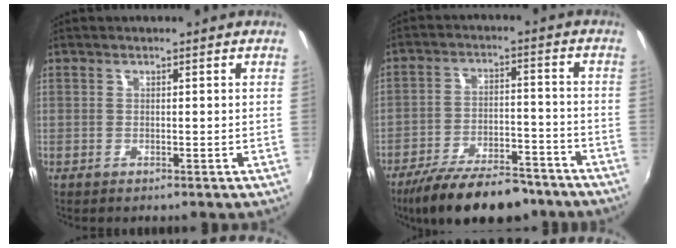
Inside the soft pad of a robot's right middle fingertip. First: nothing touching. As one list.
[{"total": 18.0, "force": [-14.4, 5.8, 9.1], "torque": [-0.173, -0.021, -0.215]}]